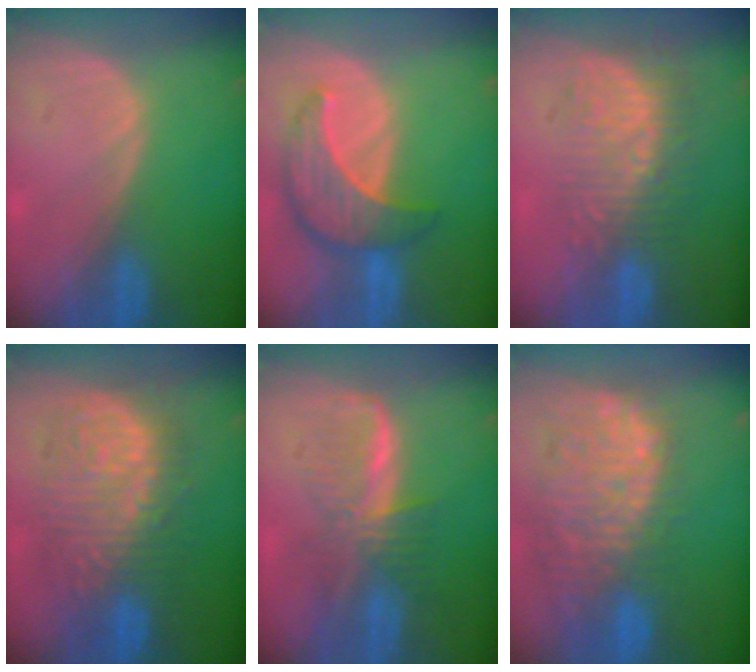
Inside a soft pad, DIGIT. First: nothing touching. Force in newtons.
{"total": 8.6, "press": 7.8, "slide": 3.6}
{"total": 9.9, "press": 8.7, "slide": 4.8}
{"total": 12.1, "press": 12.0, "slide": 1.1}
{"total": 6.6, "press": 6.3, "slide": 2.1}
{"total": 13.2, "press": 11.3, "slide": 6.9}